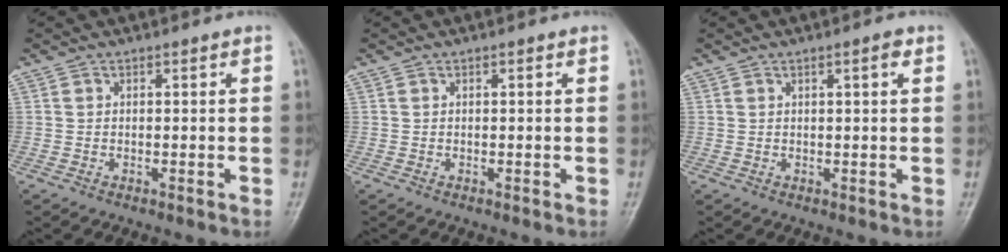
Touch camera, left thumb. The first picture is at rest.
{"total": 0.0}
{"total": 1.7, "force": [0.8, 0.2, 1.5], "torque": [-0.026, -0.001, 0.012]}